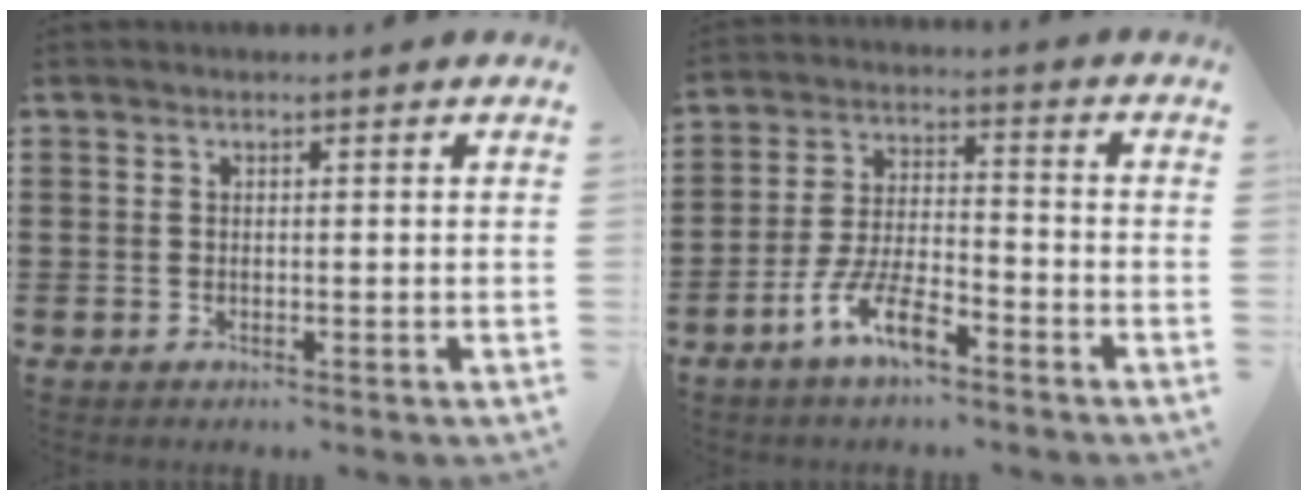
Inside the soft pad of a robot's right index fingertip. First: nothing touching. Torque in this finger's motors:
{"motor_torque": [1.83, 0.31, 0.77, 0.21]}